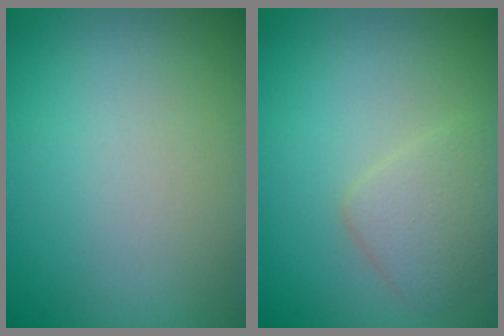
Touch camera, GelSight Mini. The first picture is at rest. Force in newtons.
{"total": 2.4, "press": 2.4, "slide": 0.0}